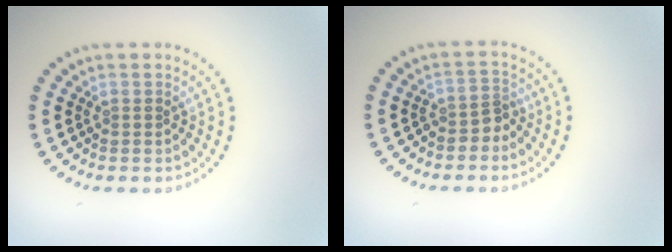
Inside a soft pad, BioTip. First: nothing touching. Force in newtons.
{"total": 2.0, "press": 1.5, "slide": 1.4}